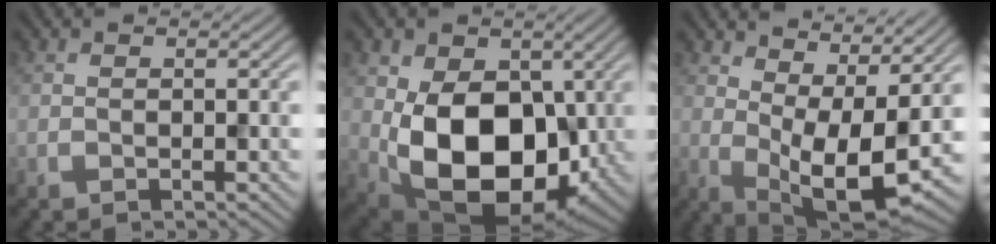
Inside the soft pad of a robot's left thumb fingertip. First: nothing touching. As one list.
[{"total": 14.6, "force": [-1.3, 9.8, 10.8], "torque": [-0.205, -0.032, -0.019]}, {"total": 11.5, "force": [2.5, 4.9, 10.1], "torque": [-0.168, -0.001, 0.048]}]